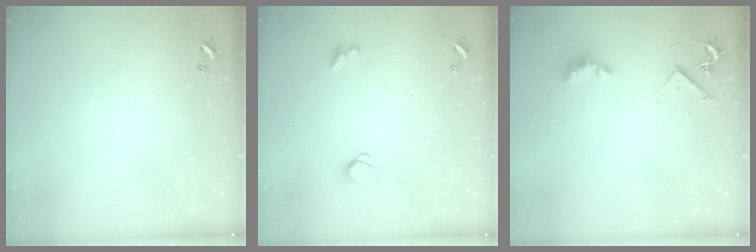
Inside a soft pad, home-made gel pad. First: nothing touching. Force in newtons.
{"total": 1.6, "press": 1.6, "slide": 0.5}
{"total": 3.6, "press": 3.5, "slide": 0.6}